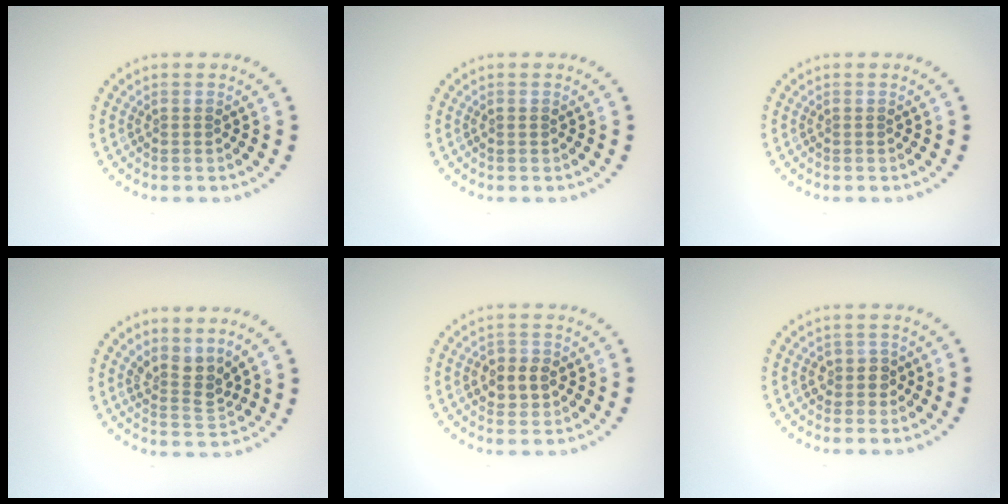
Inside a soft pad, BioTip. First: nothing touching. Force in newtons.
{"total": 0.5, "press": 0.5, "slide": 0.1}
{"total": 0.0}
{"total": 2.8, "press": 2.0, "slide": 1.9}
{"total": 2.8, "press": 2.8, "slide": 0.4}
{"total": 1.8, "press": 1.5, "slide": 1.0}